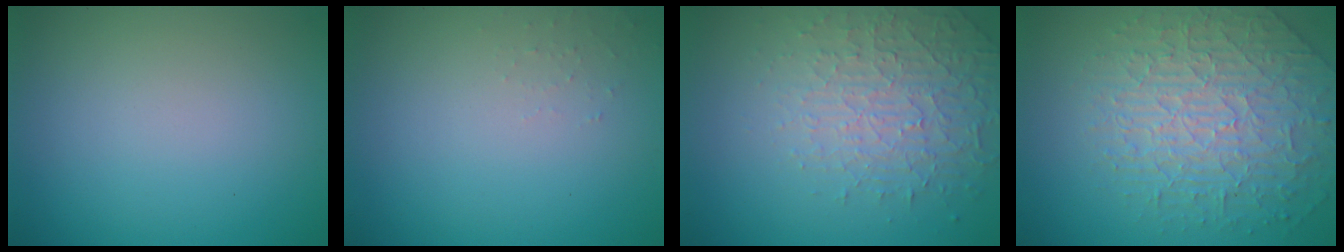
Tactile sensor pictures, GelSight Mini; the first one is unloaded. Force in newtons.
{"total": 0.7, "press": 0.7, "slide": 0.1}
{"total": 4.5, "press": 3.1, "slide": 3.3}
{"total": 5.3, "press": 4.8, "slide": 2.2}